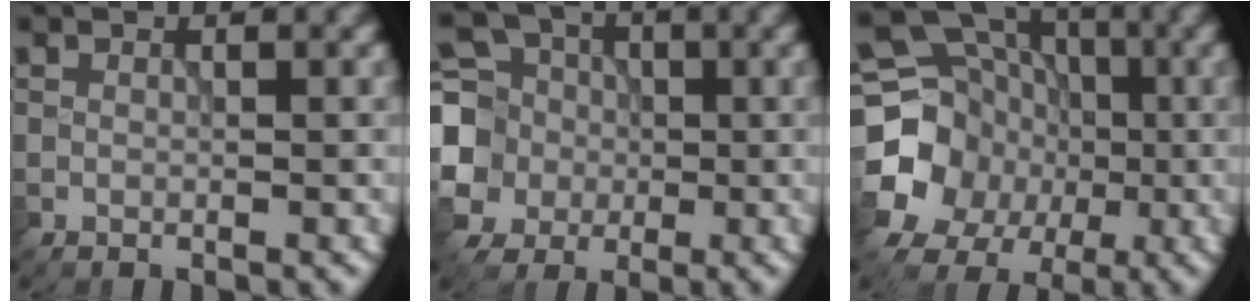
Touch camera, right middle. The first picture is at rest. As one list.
[{"total": 8.5, "force": [-0.8, 7.8, 3.1], "torque": [-0.092, 0.006, -0.045]}, {"total": 14.4, "force": [-2.5, 13.3, 5.1], "torque": [-0.125, -0.009, -0.058]}]